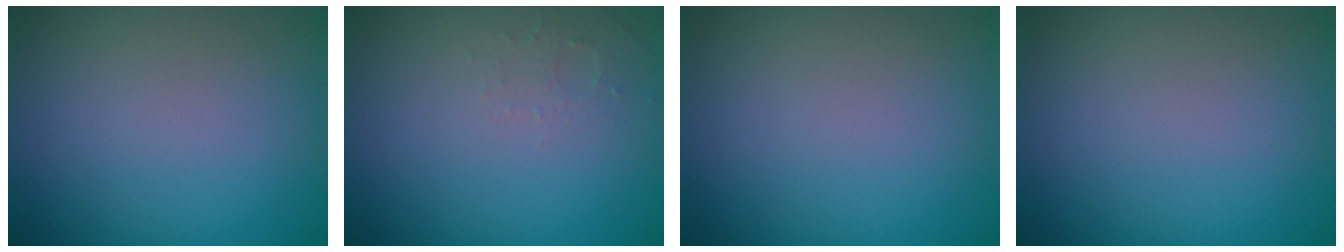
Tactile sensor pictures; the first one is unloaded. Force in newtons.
{"total": 1.2, "press": 1.2, "slide": 0.3}
{"total": 0.0}
{"total": 0.0}